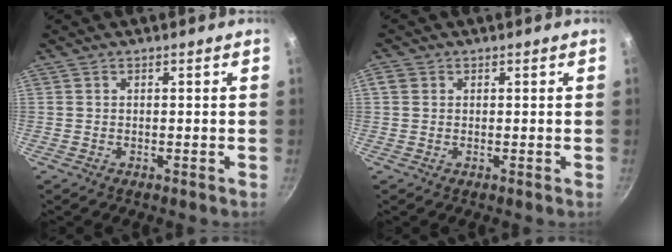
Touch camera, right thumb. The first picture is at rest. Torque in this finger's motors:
{"motor_torque": [-0.03, -0.03, 0.00, 0.00, 0.02]}